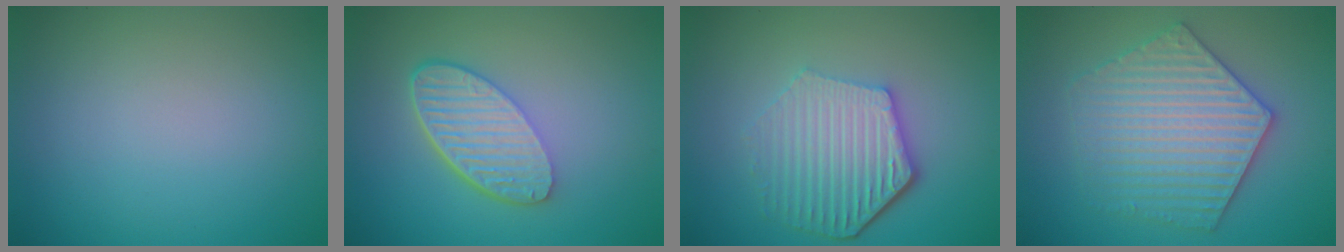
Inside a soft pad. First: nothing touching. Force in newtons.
{"total": 5.6, "press": 4.0, "slide": 3.9}
{"total": 6.0, "press": 4.5, "slide": 3.9}
{"total": 6.1, "press": 6.1, "slide": 0.9}